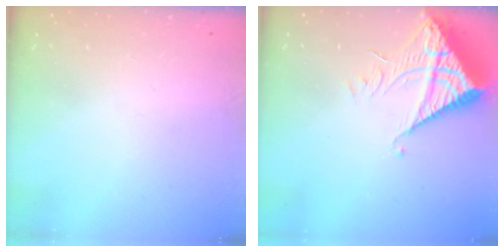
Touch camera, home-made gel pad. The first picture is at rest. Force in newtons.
{"total": 9.1, "press": 9.1, "slide": 0.9}